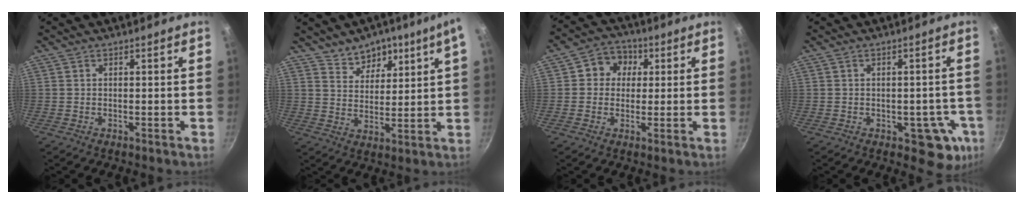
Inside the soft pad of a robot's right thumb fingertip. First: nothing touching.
{"total": 8.8, "force": [6.1, 3.1, 5.6], "torque": [-0.071, -0.019, 0.112]}
{"total": 6.5, "force": [1.4, 5.9, 2.5], "torque": [0.002, 0.005, 0.009]}
{"total": 8.5, "force": [-2.7, 4.9, 6.3], "torque": [-0.017, 0.020, -0.027]}